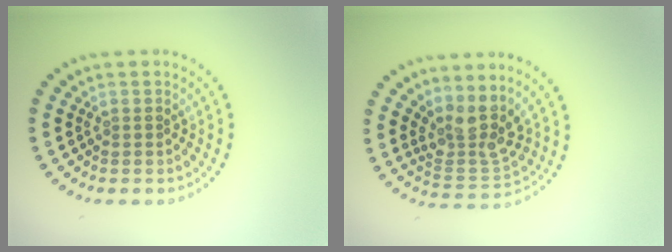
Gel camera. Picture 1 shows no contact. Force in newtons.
{"total": 3.7, "press": 2.8, "slide": 2.4}